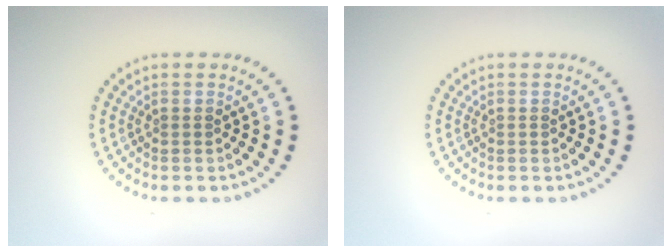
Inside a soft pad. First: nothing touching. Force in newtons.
{"total": 0.0}